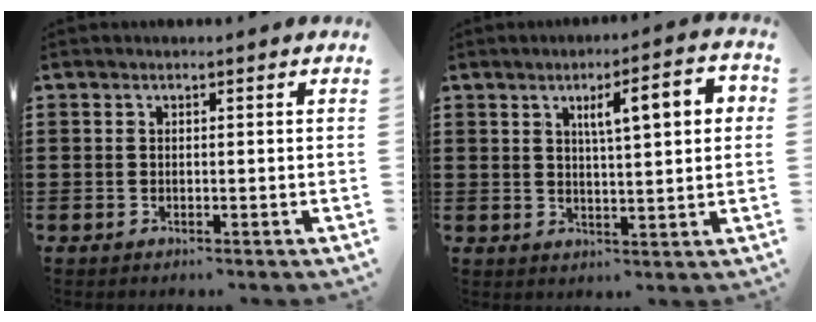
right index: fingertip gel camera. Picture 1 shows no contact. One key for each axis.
{"total": 6.9, "fx": 2.1, "fy": 1.7, "fz": 6.3, "tx": -0.103, "ty": -0.003, "tz": 0.024}